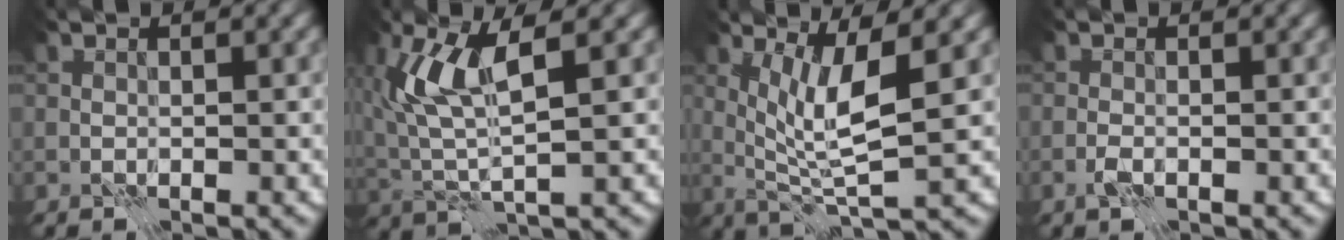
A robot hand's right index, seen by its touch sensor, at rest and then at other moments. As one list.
[{"total": 6.2, "force": [2.7, 1.6, 5.4], "torque": [-0.126, 0.004, 0.051]}, {"total": 5.3, "force": [1.7, 0.6, 5.0], "torque": [-0.090, -0.010, 0.037]}, {"total": 0.9, "force": [-0.6, 0.2, 0.7], "torque": [-0.017, 0.000, -0.015]}]